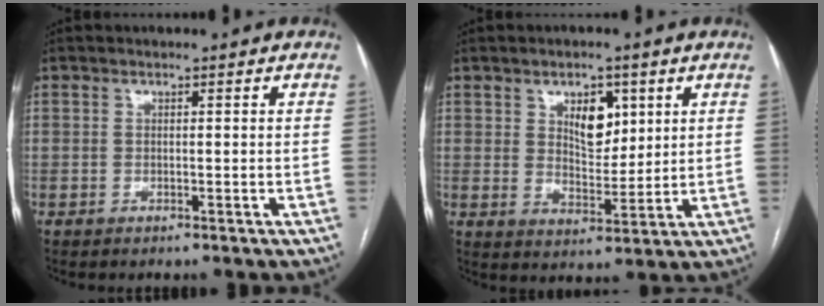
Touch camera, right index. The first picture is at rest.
{"total": 6.5, "force": [2.8, 3.5, 4.7], "torque": [-0.074, 0.000, 0.051]}